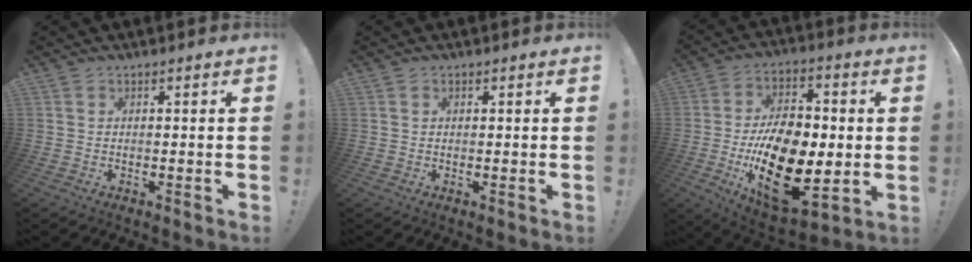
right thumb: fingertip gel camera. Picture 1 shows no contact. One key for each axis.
{"total": 0.6, "fx": 0.3, "fy": 0.5, "fz": 0.2, "tx": 0.003, "ty": -0.003, "tz": 0.005}
{"total": 25.4, "fx": -4.1, "fy": 15.2, "fz": 20.0, "tx": -0.344, "ty": 0.010, "tz": -0.054}